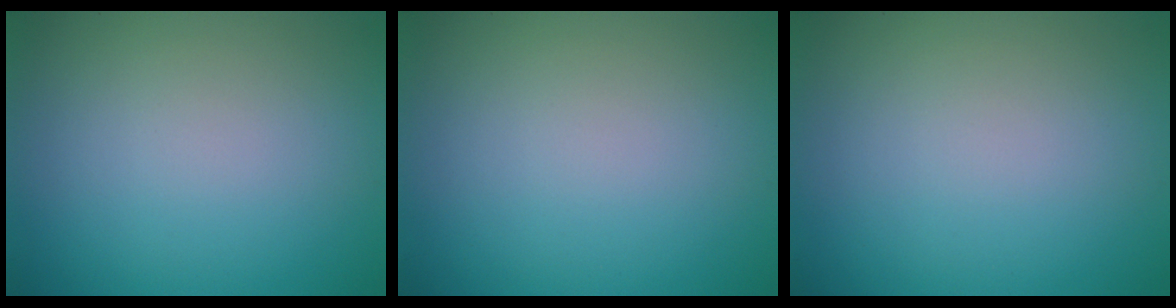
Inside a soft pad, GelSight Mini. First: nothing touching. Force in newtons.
{"total": 0.0}
{"total": 0.0}